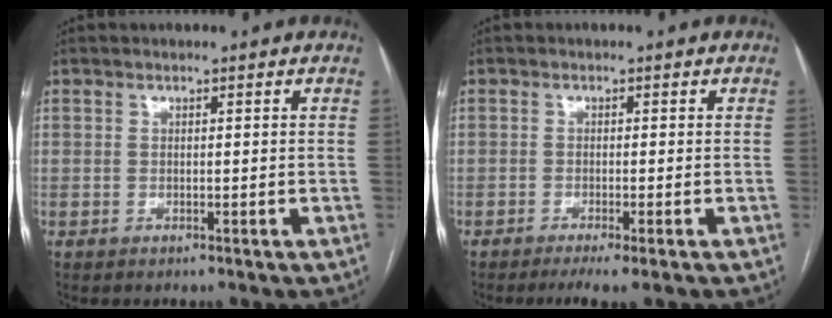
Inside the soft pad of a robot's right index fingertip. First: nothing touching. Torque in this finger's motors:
{"motor_torque": [0.06, 0.05, 0.17, 0.03]}